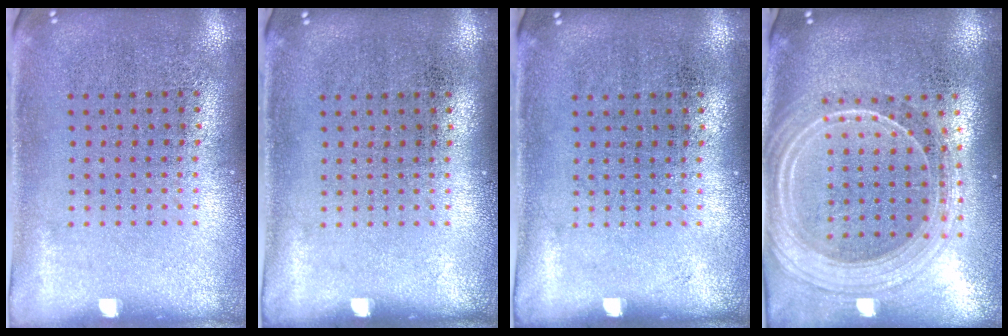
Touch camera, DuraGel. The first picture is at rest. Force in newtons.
{"total": 0.0}
{"total": 0.0}
{"total": 2.2, "press": 1.9, "slide": 1.0}